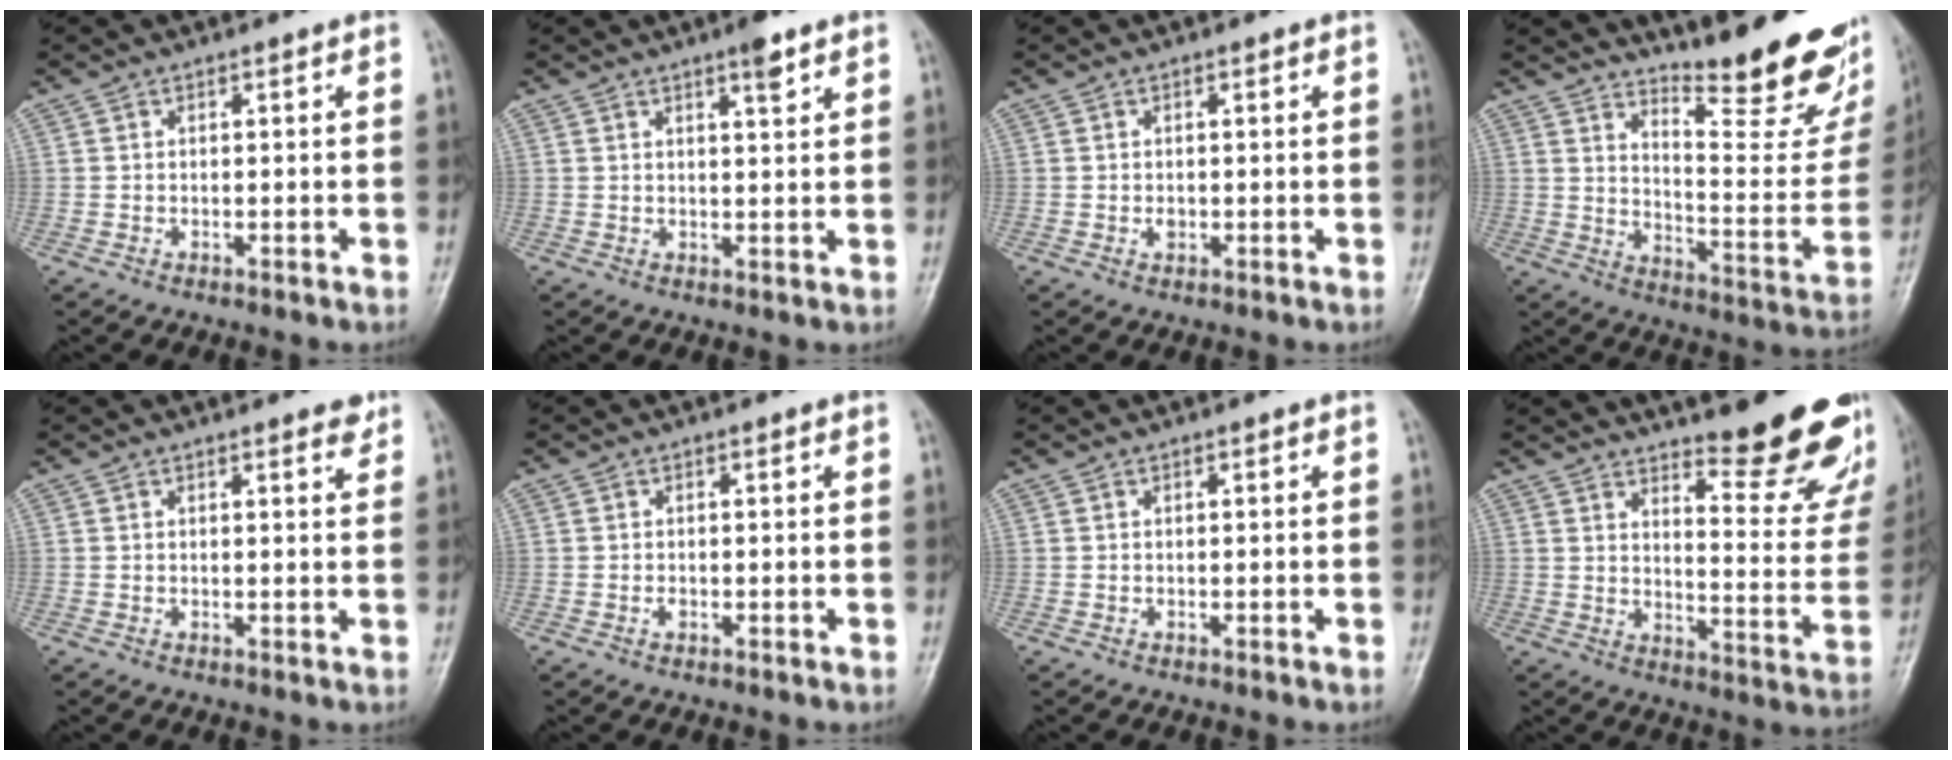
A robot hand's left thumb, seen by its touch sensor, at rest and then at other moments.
{"total": 3.5, "force": [2.2, 0.8, 2.6], "torque": [-0.033, -0.012, 0.031]}
{"total": 1.2, "force": [-0.1, 0.9, 0.7], "torque": [-0.006, 0.000, -0.001]}
{"total": 23.8, "force": [18.2, 5.7, 14.2], "torque": [-0.165, -0.137, 0.249]}
{"total": 2.1, "force": [1.6, 0.7, 1.2], "torque": [-0.009, -0.009, 0.018]}
{"total": 0.7, "force": [-0.2, 0.5, 0.5], "torque": [-0.006, 0.000, -0.005]}
{"total": 0.0}
{"total": 20.8, "force": [15.5, 5.2, 12.8], "torque": [-0.127, -0.115, 0.198]}